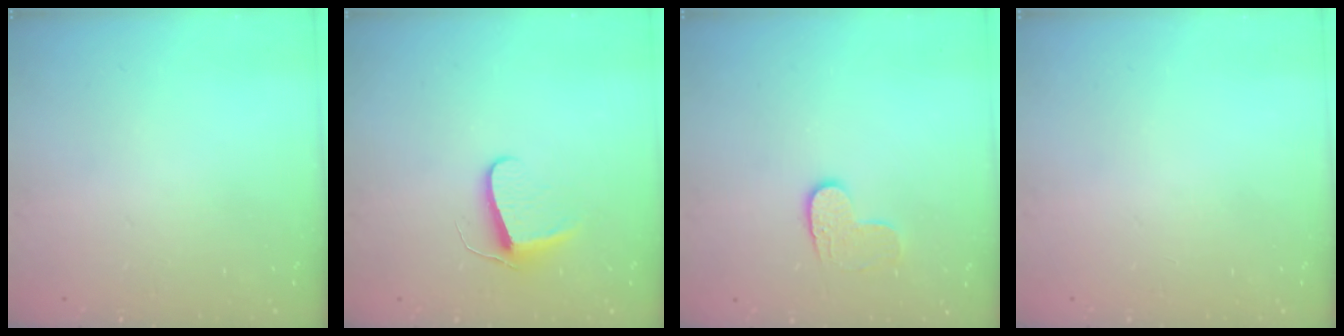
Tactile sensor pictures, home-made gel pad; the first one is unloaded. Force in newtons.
{"total": 7.3, "press": 7.2, "slide": 0.6}
{"total": 5.7, "press": 5.7, "slide": 0.3}
{"total": 0.0}